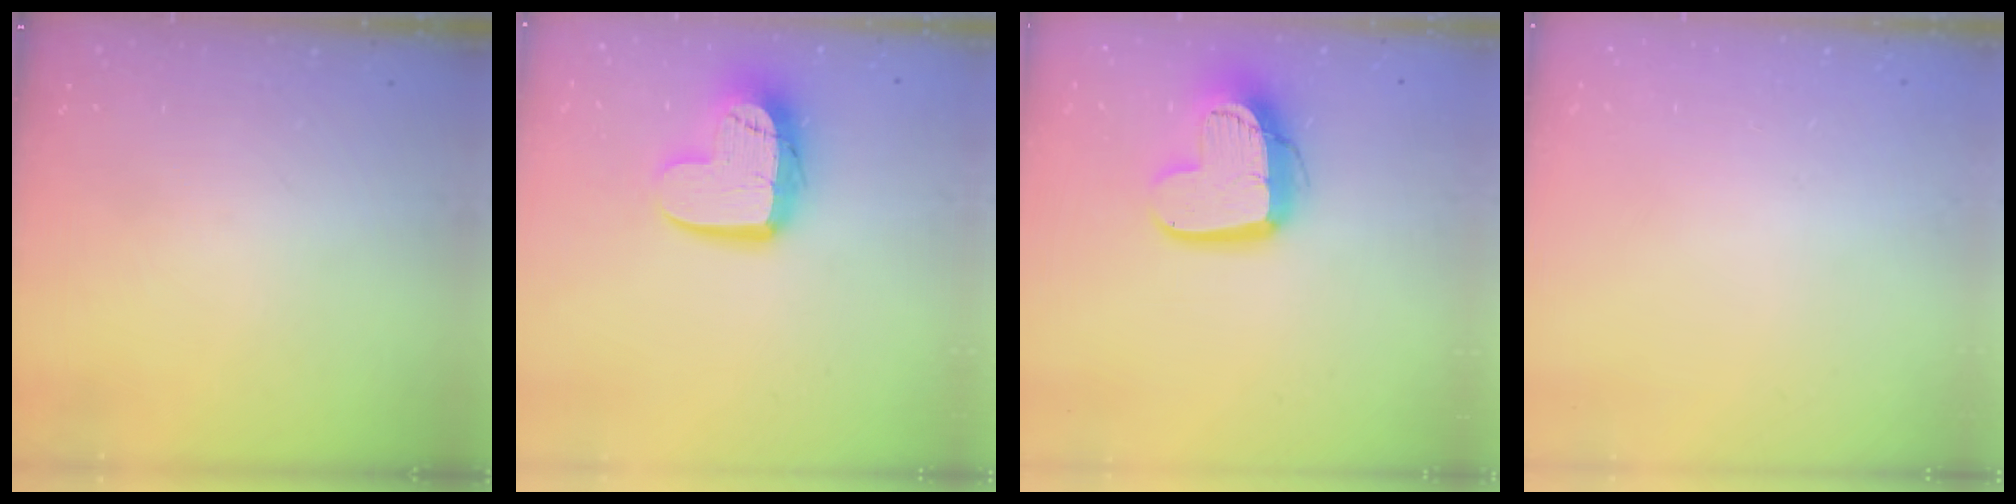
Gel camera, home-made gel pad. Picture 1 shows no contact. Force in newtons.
{"total": 12.7, "press": 12.7, "slide": 1.0}
{"total": 14.6, "press": 14.6, "slide": 1.1}
{"total": 0.0}